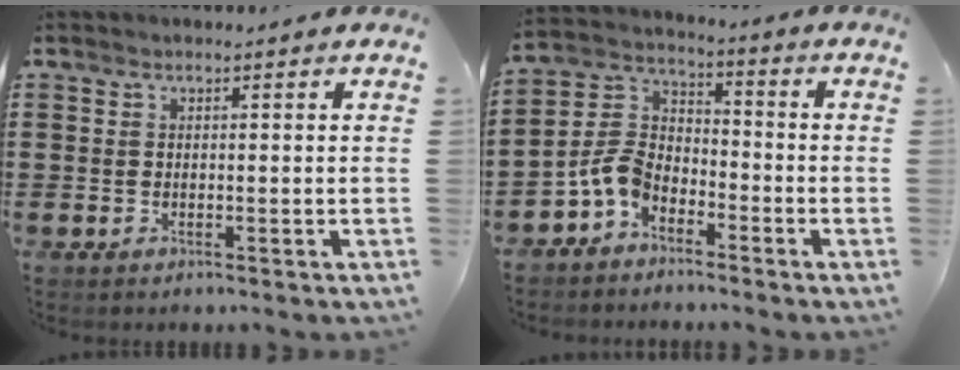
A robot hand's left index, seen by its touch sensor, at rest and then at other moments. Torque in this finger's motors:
{"motor_torque": [0.77, 0.45, 0.29, 0.06]}